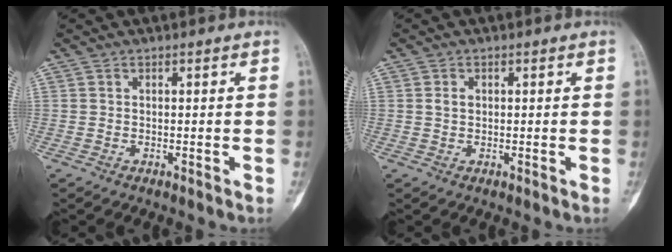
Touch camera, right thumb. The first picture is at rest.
{"total": 1.5, "force": [0.3, 1.1, 0.9], "torque": [-0.014, 0.002, 0.007]}